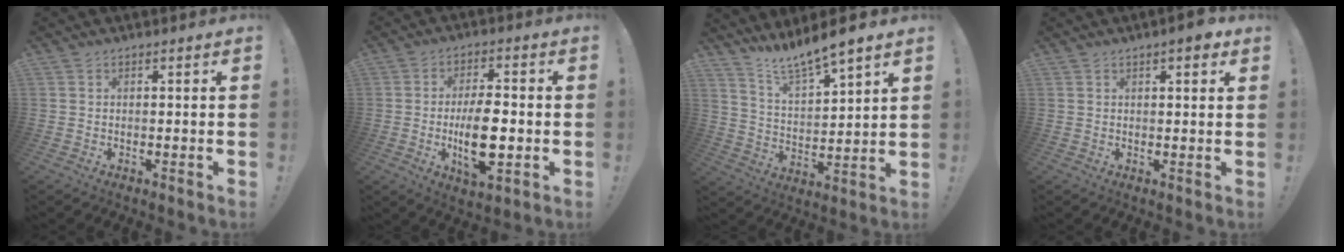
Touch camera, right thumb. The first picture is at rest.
{"total": 12.3, "force": [-2.2, 5.5, 10.8], "torque": [-0.185, 0.000, -0.039]}
{"total": 9.5, "force": [9.0, 0.5, 3.1], "torque": [-0.069, -0.073, 0.159]}
{"total": 3.8, "force": [2.3, 0.9, 2.9], "torque": [-0.036, -0.010, 0.033]}